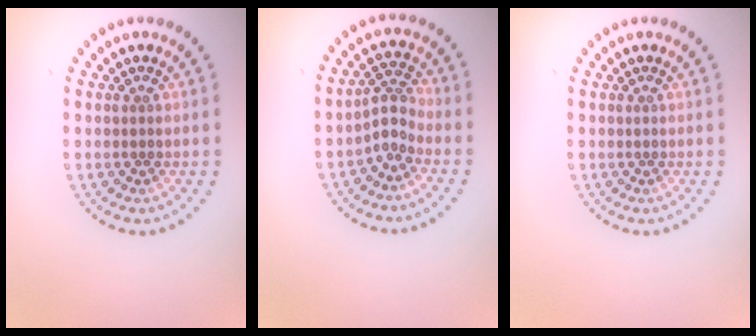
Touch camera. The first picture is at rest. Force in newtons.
{"total": 2.3, "press": 1.5, "slide": 1.8}
{"total": 0.0}